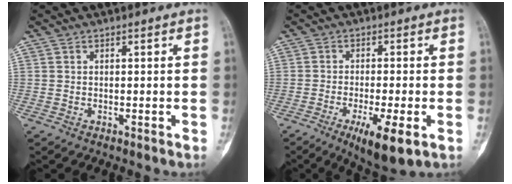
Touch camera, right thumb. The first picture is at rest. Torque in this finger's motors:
{"motor_torque": [1.15, 0.98, 1.06, -0.43, 0.17]}